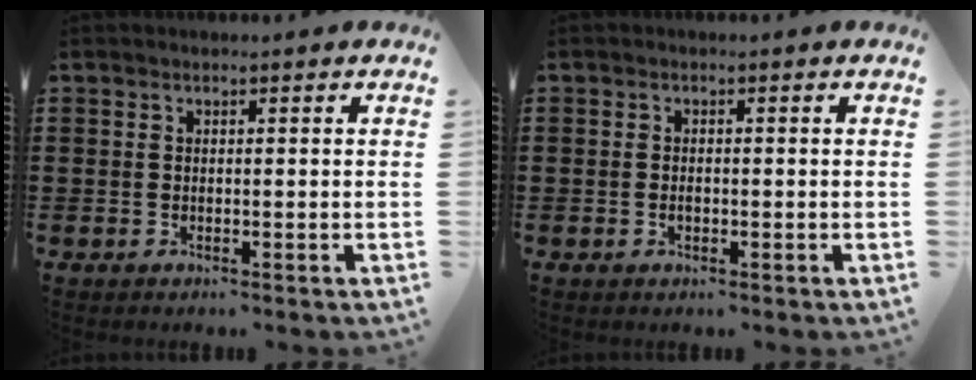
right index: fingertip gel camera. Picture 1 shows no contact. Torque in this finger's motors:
{"motor_torque": [0.93, 1.21, 0.00, -0.01]}